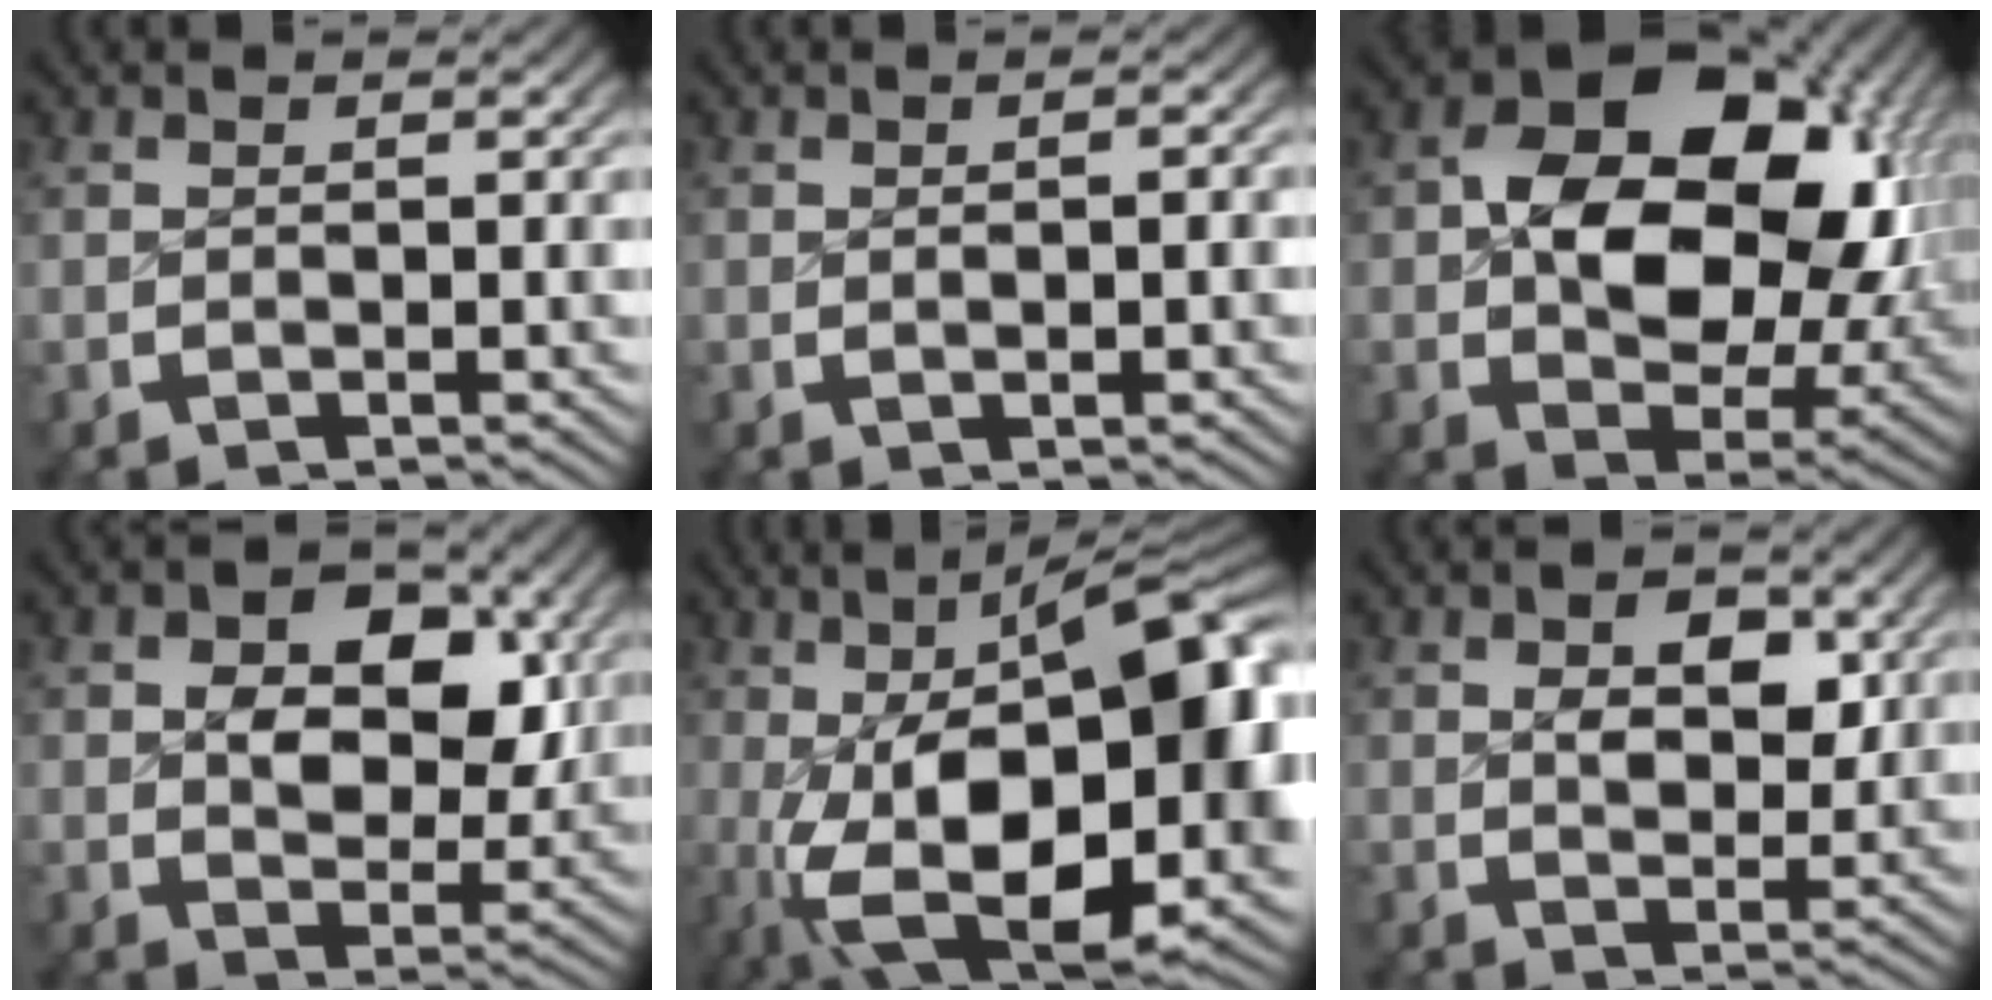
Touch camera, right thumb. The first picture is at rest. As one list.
[{"total": 1.2, "force": [-0.2, 0.5, 1.0], "torque": [-0.017, -0.003, -0.002]}, {"total": 18.9, "force": [1.8, 12.6, 14.0], "torque": [-0.218, -0.021, 0.028]}, {"total": 7.1, "force": [0.9, 4.9, 5.0], "torque": [-0.082, -0.030, 0.025]}, {"total": 22.4, "force": [-2.1, 11.9, 18.8], "torque": [-0.302, -0.055, 0.006]}, {"total": 3.3, "force": [0.6, 2.2, 2.4], "torque": [-0.041, -0.022, 0.021]}]